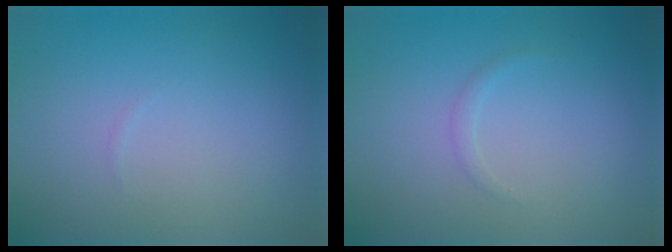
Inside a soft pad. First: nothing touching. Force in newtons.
{"total": 0.7, "press": 0.7, "slide": 0.0}